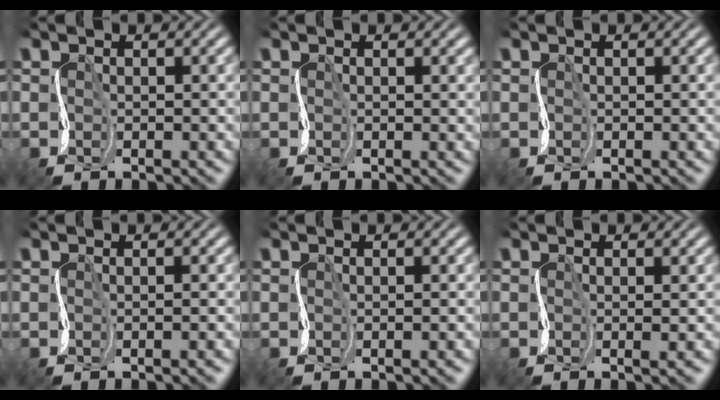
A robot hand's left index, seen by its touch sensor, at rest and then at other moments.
{"total": 0.6, "force": [0.3, 0.2, 0.5], "torque": [-0.002, 0.000, 0.003]}
{"total": 0.0}
{"total": 0.9, "force": [-0.7, 0.0, 0.7], "torque": [0.001, 0.005, -0.004]}
{"total": 0.6, "force": [-0.5, 0.0, 0.5], "torque": [0.002, 0.004, -0.001]}
{"total": 1.0, "force": [0.2, 0.1, 1.0], "torque": [-0.006, 0.005, 0.003]}